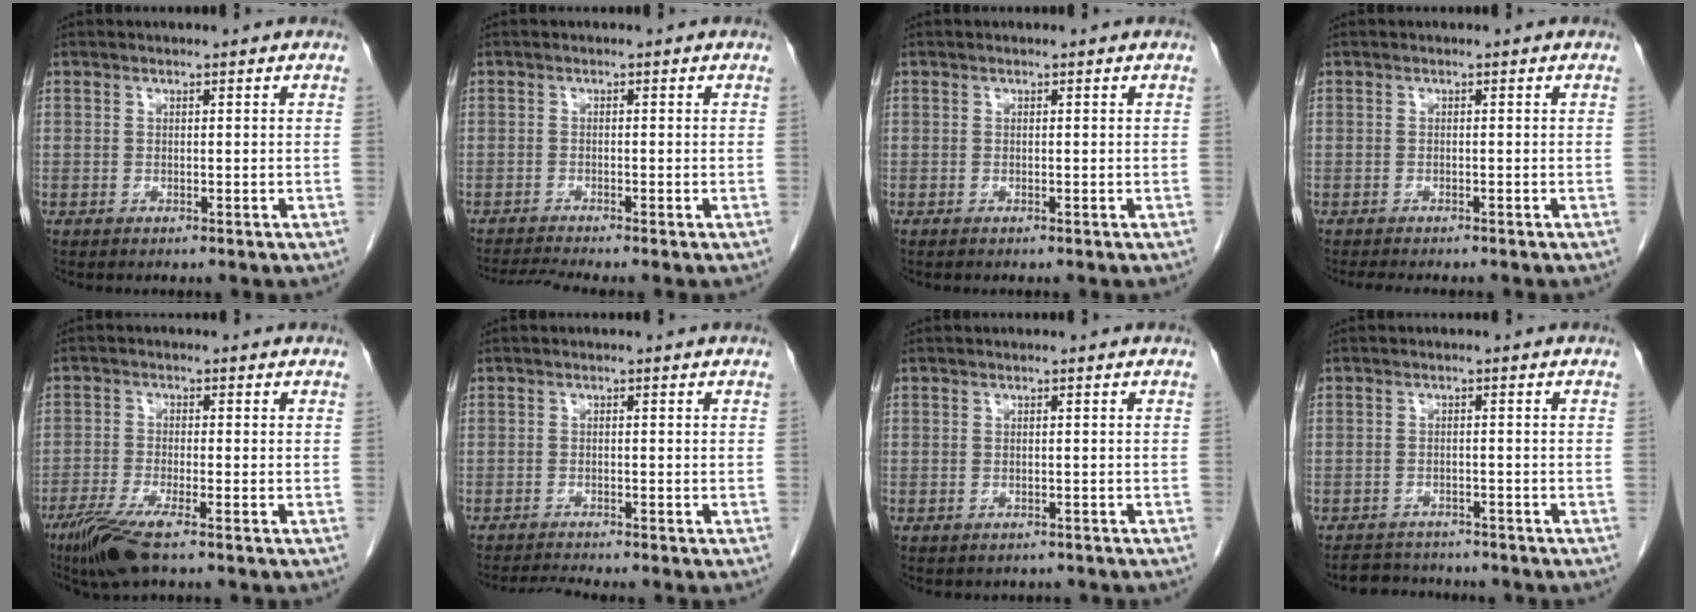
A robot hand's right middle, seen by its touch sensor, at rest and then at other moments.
{"total": 3.4, "force": [-2.9, -1.4, 1.0], "torque": [-0.026, -0.018, -0.056]}
{"total": 0.0}
{"total": 3.9, "force": [-3.4, 0.7, 1.9], "torque": [-0.026, -0.010, -0.045]}
{"total": 6.6, "force": [-4.5, 0.3, 4.8], "torque": [-0.096, -0.019, -0.085]}
{"total": 2.9, "force": [-2.6, -1.2, 0.3], "torque": [-0.013, -0.018, -0.047]}
{"total": 1.7, "force": [-1.5, 0.8, 0.2], "torque": [-0.011, -0.002, -0.018]}
{"total": 5.3, "force": [-5.1, 1.5, 0.6], "torque": [-0.011, -0.002, -0.073]}